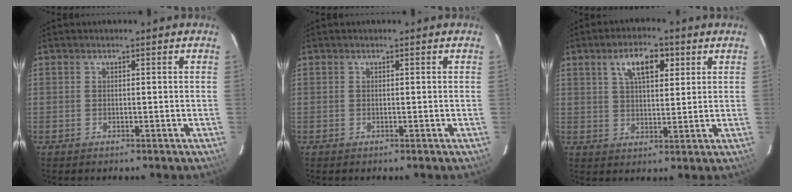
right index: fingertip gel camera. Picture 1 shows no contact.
{"total": 0.0}
{"total": 7.7, "force": [3.5, 3.5, 5.9], "torque": [-0.102, 0.019, 0.062]}